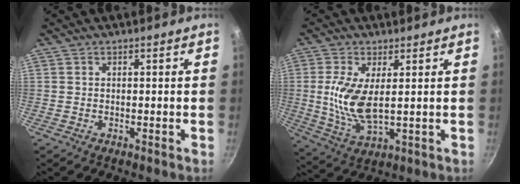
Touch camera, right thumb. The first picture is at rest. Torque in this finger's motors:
{"motor_torque": [-0.62, 1.13, 0.99, 0.10, 0.12]}